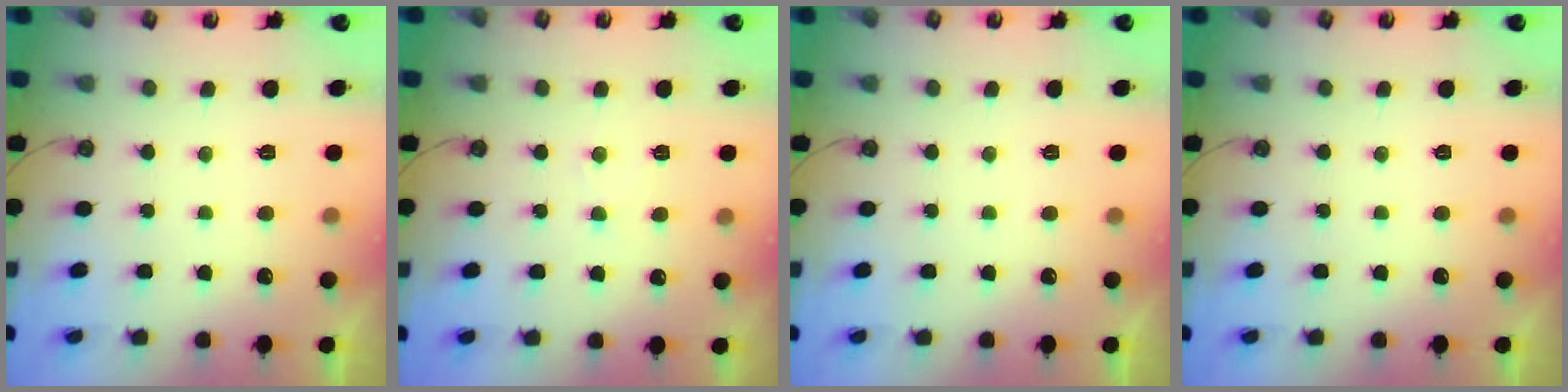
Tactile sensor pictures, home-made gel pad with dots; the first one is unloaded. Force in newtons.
{"total": 4.0, "press": 3.9, "slide": 0.7}
{"total": 0.0}
{"total": 0.0}